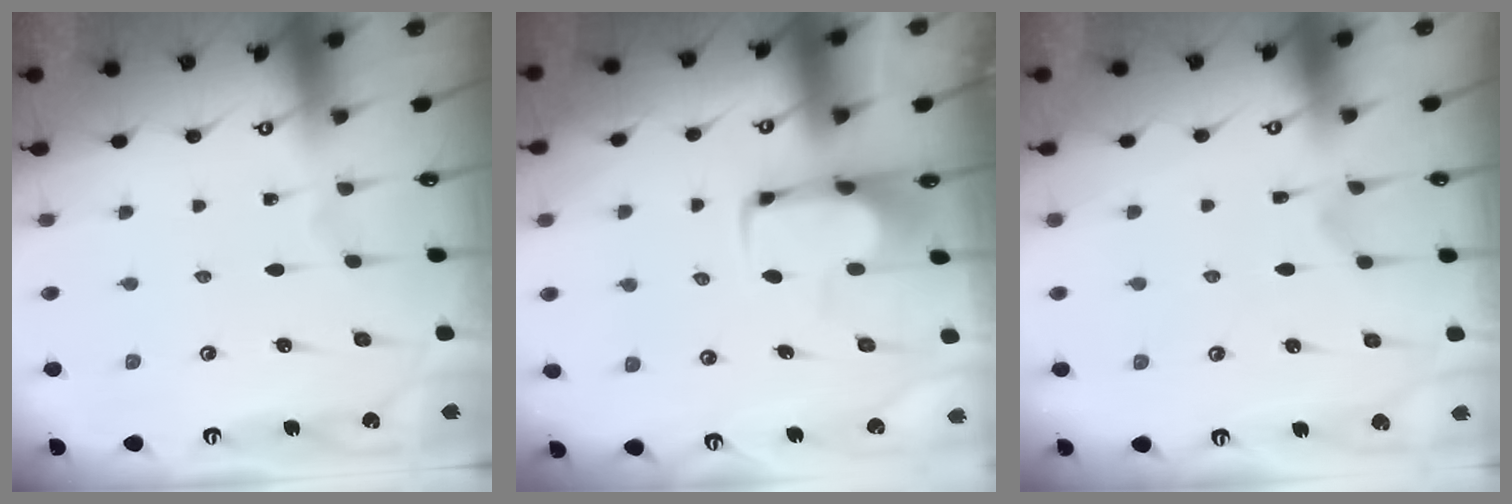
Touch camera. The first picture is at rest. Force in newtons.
{"total": 2.0, "press": 1.9, "slide": 0.4}
{"total": 2.9, "press": 2.6, "slide": 1.3}